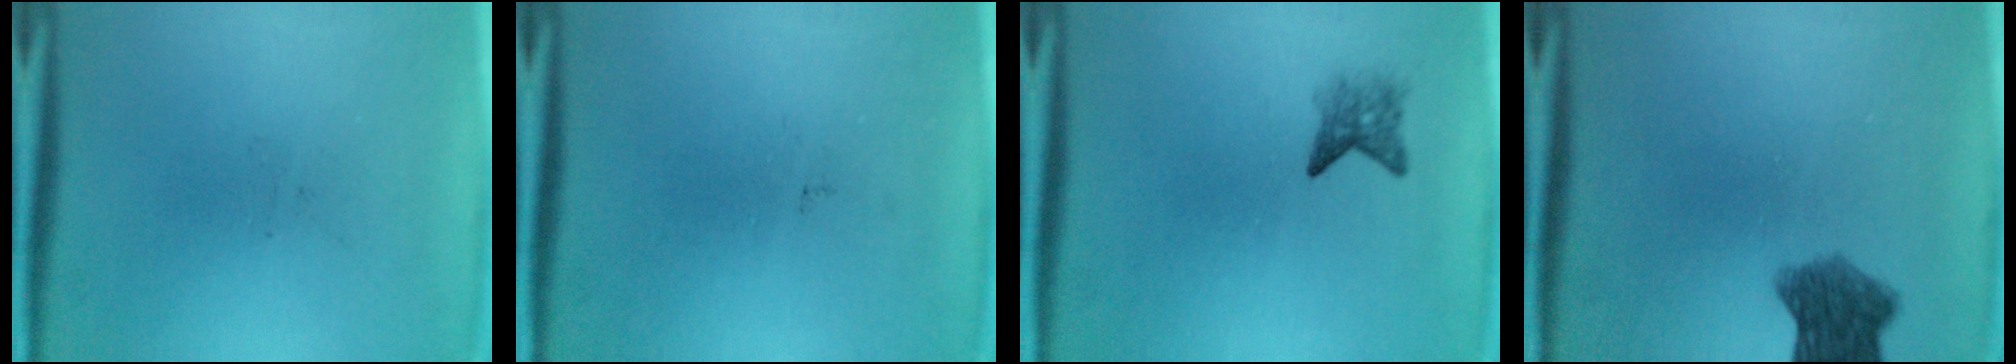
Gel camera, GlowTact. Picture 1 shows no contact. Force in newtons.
{"total": 0.0}
{"total": 2.2}
{"total": 6.7}